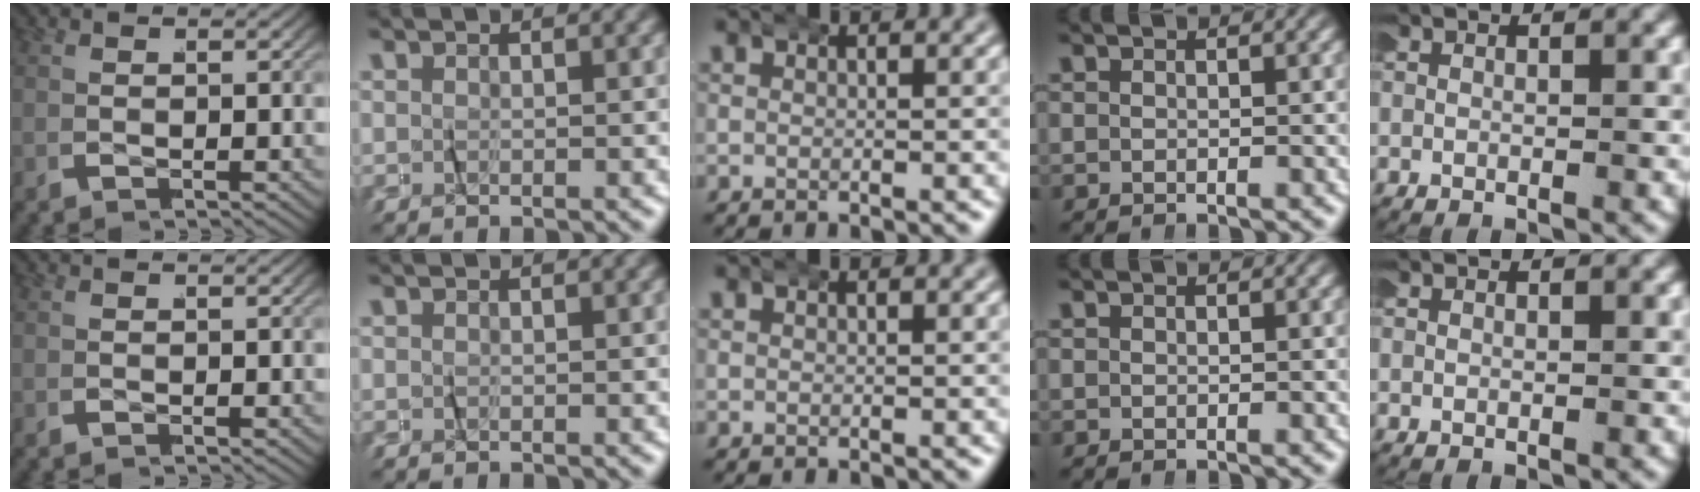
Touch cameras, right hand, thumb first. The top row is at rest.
{}